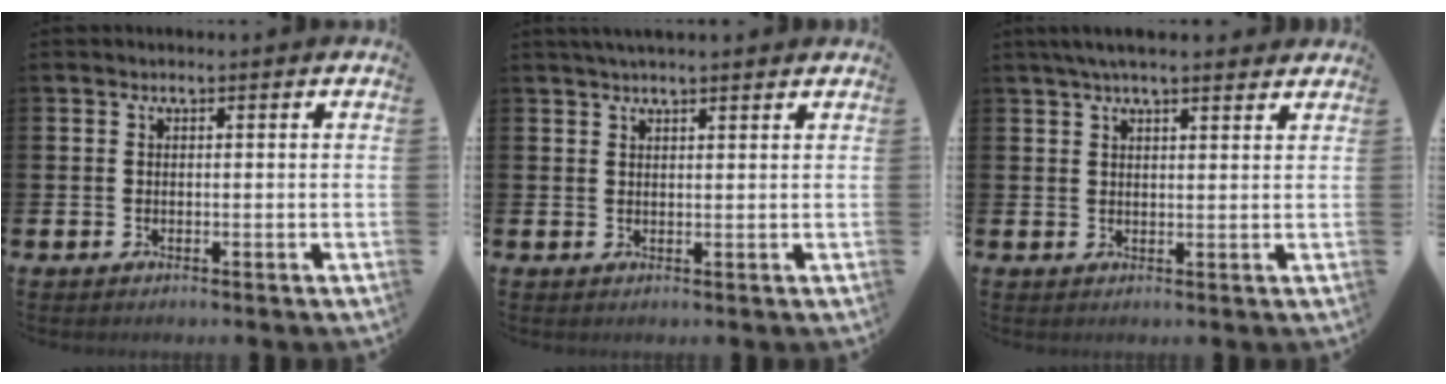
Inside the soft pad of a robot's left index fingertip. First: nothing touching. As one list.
[{"total": 2.0, "force": [1.8, 0.1, 0.9], "torque": [-0.018, 0.001, 0.032]}, {"total": 4.1, "force": [3.6, 0.6, 1.9], "torque": [-0.044, -0.003, 0.065]}]